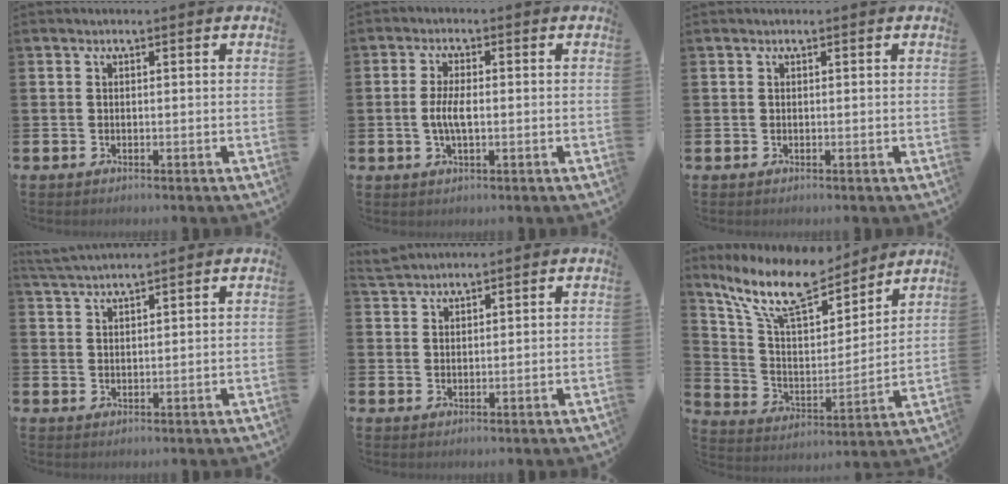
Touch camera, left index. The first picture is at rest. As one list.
[{"total": 3.7, "force": [-0.3, 1.4, 3.4], "torque": [-0.067, 0.000, -0.009]}, {"total": 0.0}, {"total": 2.8, "force": [2.8, -0.1, 0.2], "torque": [-0.018, -0.009, 0.054]}, {"total": 2.5, "force": [2.4, 0.2, -0.2], "torque": [-0.003, -0.007, 0.046]}, {"total": 12.1, "force": [10.2, 3.7, 5.4], "torque": [-0.147, -0.055, 0.181]}]